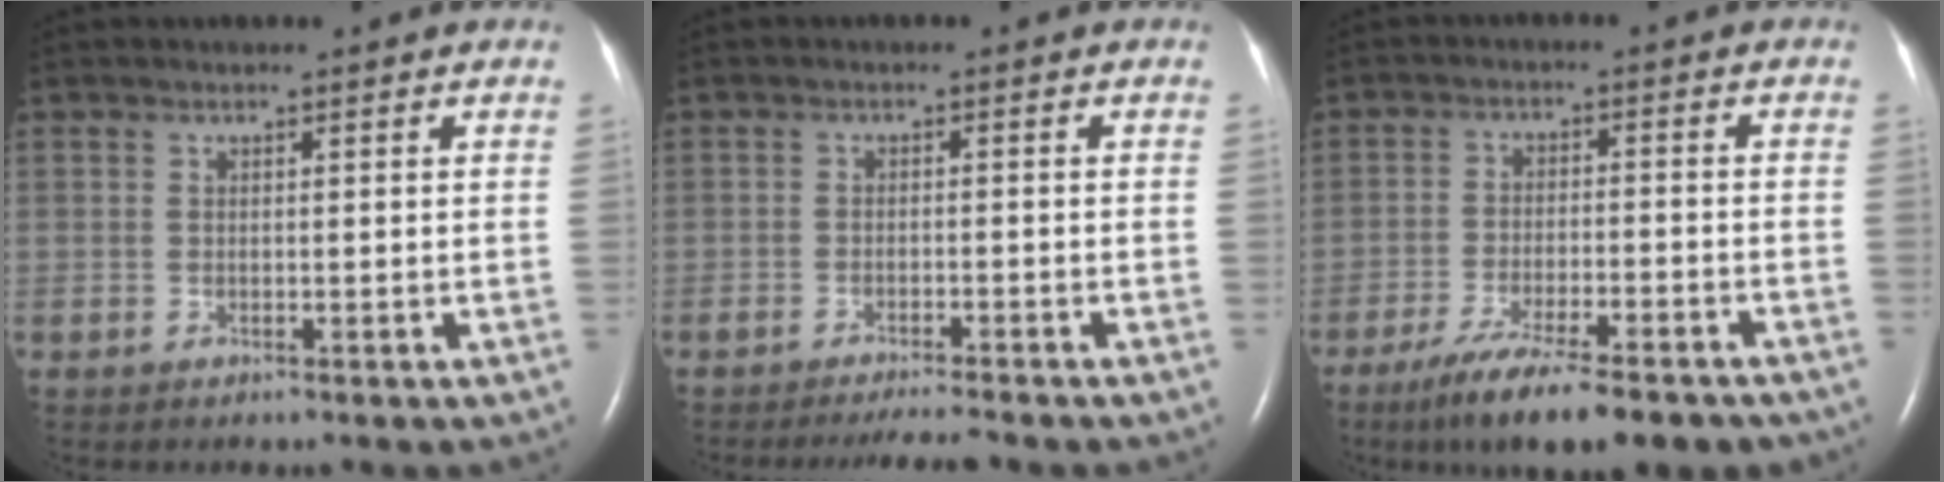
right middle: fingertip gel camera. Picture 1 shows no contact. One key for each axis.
{"total": 5.0, "fx": -4.7, "fy": 0.0, "fz": 1.9, "tx": -0.030, "ty": -0.013, "tz": -0.072}
{"total": 15.2, "fx": -11.7, "fy": 3.2, "fz": 9.1, "tx": -0.128, "ty": -0.016, "tz": -0.178}